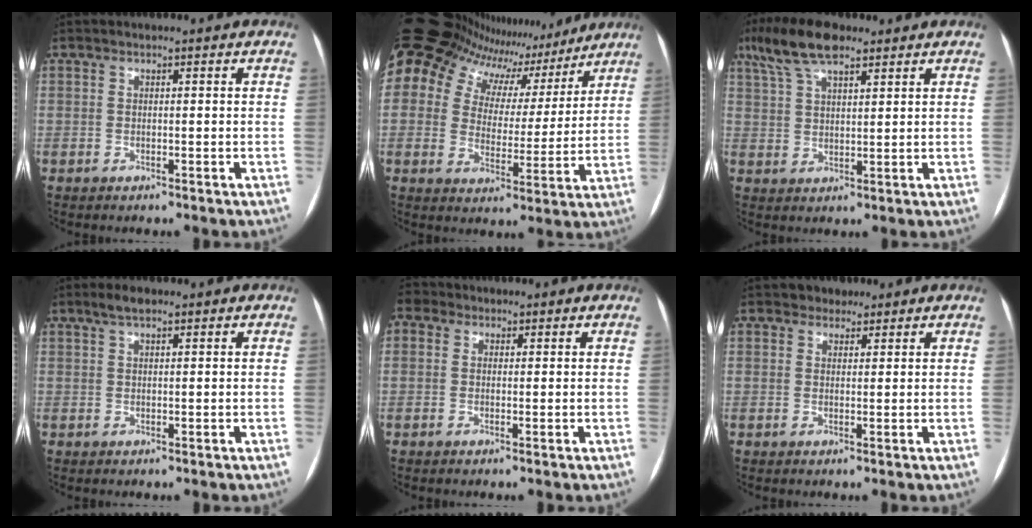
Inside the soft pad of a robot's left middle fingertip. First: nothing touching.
{"total": 20.2, "force": [16.3, 9.6, 7.1], "torque": [-0.158, 0.031, 0.234]}
{"total": 9.4, "force": [6.5, 2.8, 6.2], "torque": [-0.129, 0.027, 0.121]}
{"total": 2.5, "force": [1.7, 0.6, 1.7], "torque": [-0.036, 0.012, 0.033]}
{"total": 3.2, "force": [1.4, 2.7, 1.2], "torque": [-0.032, 0.023, 0.027]}
{"total": 2.2, "force": [1.6, 1.5, 0.1], "torque": [0.002, 0.006, 0.021]}